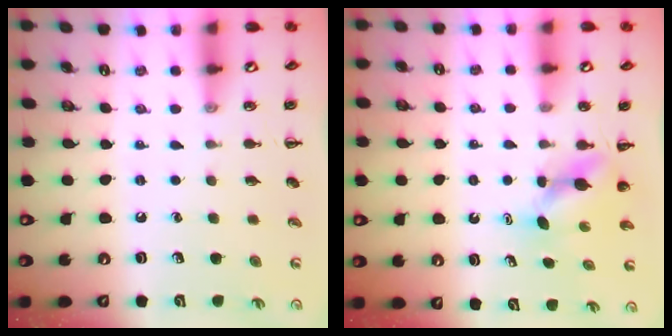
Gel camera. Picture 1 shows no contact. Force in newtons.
{"total": 3.9, "press": 3.9, "slide": 0.2}